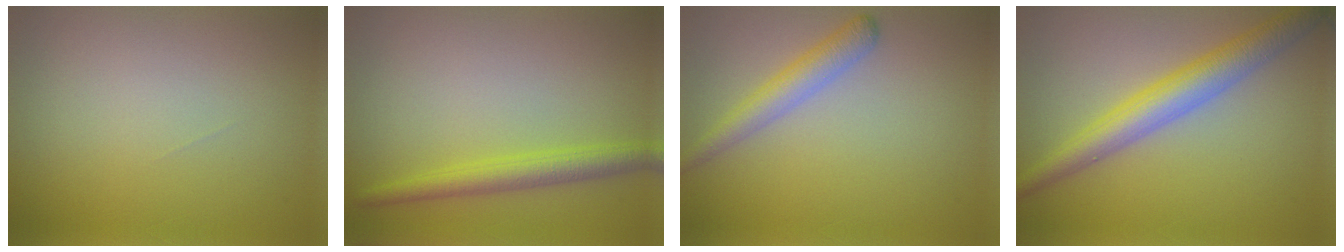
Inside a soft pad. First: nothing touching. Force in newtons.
{"total": 3.0, "press": 3.0, "slide": 0.0}
{"total": 2.8, "press": 2.8, "slide": 0.1}
{"total": 4.9, "press": 4.9, "slide": 0.1}